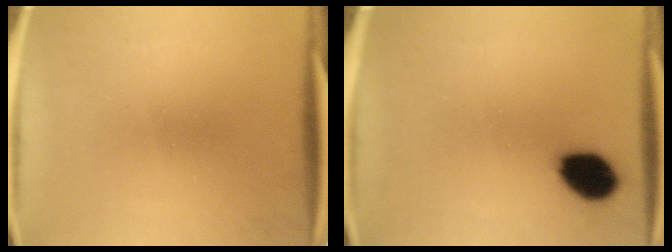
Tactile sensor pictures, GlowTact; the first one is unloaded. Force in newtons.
{"total": 9.8}